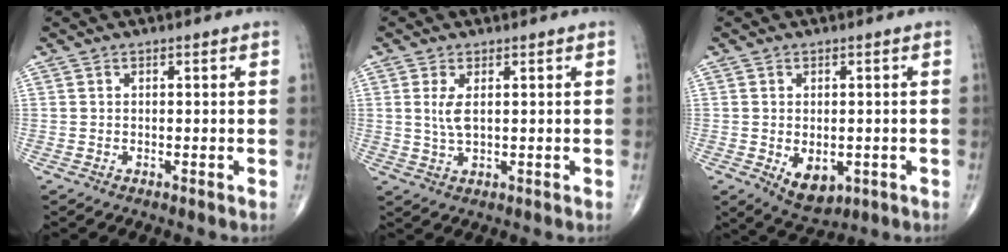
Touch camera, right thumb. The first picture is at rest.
{"total": 3.8, "force": [0.8, 1.6, 3.3], "torque": [-0.074, -0.005, 0.023]}
{"total": 6.5, "force": [-1.7, 4.1, 4.8], "torque": [-0.053, -0.005, -0.010]}